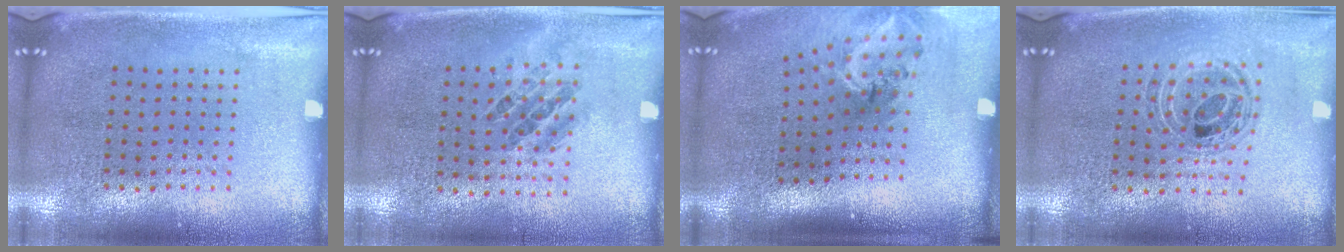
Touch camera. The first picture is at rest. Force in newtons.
{"total": 0.9, "press": 0.7, "slide": 0.5}
{"total": 1.9, "press": 1.3, "slide": 1.5}
{"total": 0.7, "press": 0.7, "slide": 0.2}